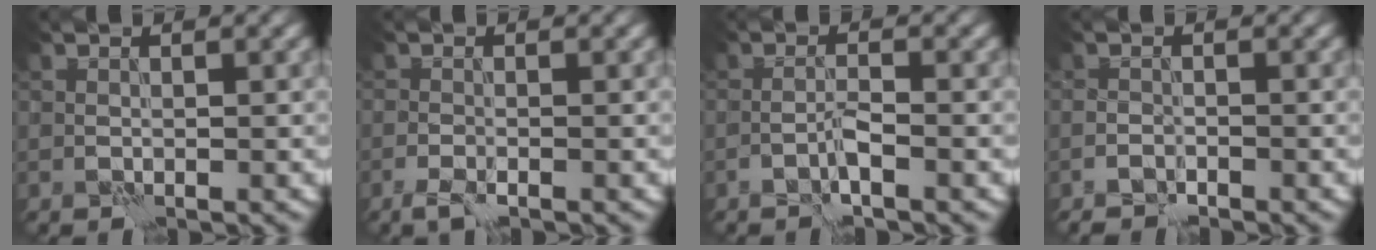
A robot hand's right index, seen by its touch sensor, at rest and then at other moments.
{"total": 1.4, "force": [-1.0, 0.2, 1.0], "torque": [-0.023, -0.004, -0.022]}
{"total": 1.3, "force": [-0.9, -0.2, 0.9], "torque": [-0.020, 0.006, -0.018]}
{"total": 1.3, "force": [-1.3, 0.2, 0.3], "torque": [-0.007, 0.003, -0.026]}